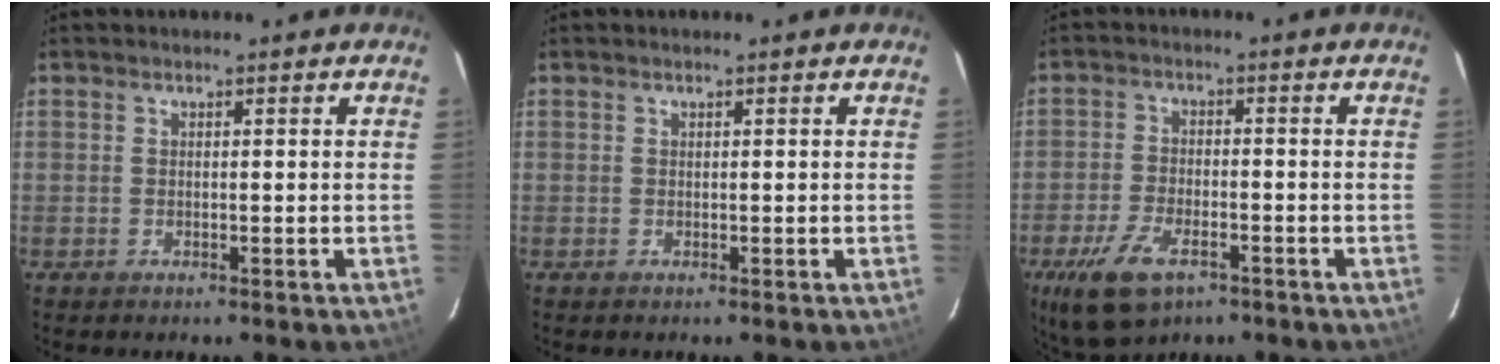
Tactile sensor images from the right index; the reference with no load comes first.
{"total": 0.0}
{"total": 10.3, "force": [-5.9, 4.9, 6.8], "torque": [-0.159, -0.018, -0.105]}